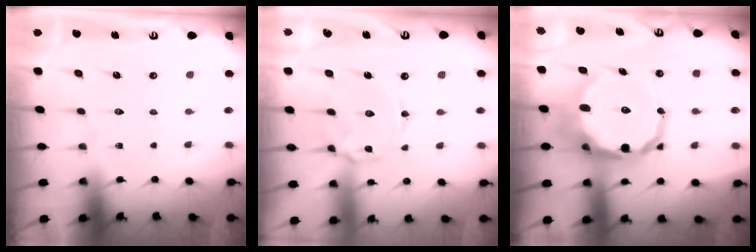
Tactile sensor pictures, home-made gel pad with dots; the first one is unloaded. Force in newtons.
{"total": 7.0, "press": 7.0, "slide": 0.4}
{"total": 16.3, "press": 16.0, "slide": 3.2}